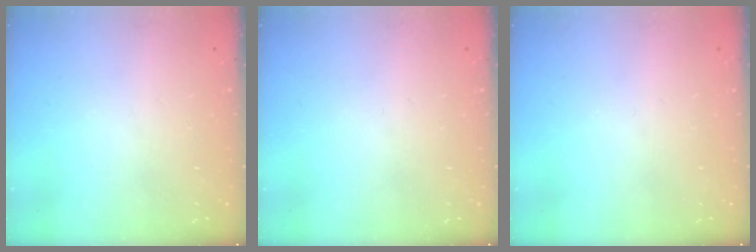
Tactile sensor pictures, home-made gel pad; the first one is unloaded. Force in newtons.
{"total": 0.0}
{"total": 0.0}